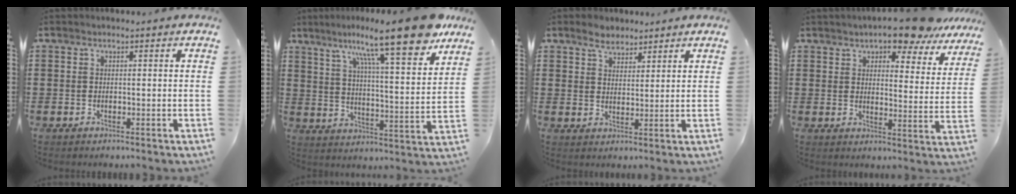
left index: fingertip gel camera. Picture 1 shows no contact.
{"total": 15.8, "force": [11.7, 1.1, 10.5], "torque": [-0.184, -0.058, 0.185]}
{"total": 3.7, "force": [3.0, 1.9, 1.0], "torque": [-0.030, 0.009, 0.057]}
{"total": 7.5, "force": [6.7, 1.1, 3.2], "torque": [-0.055, -0.034, 0.113]}